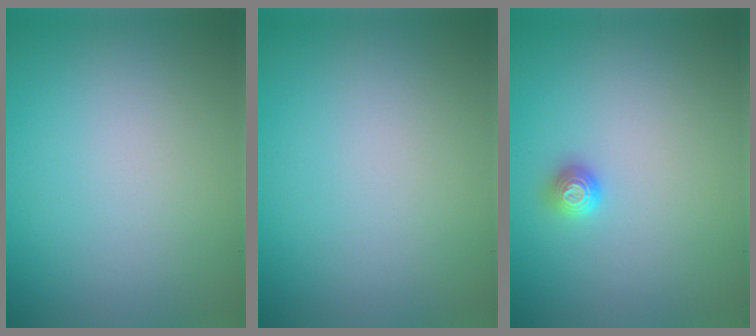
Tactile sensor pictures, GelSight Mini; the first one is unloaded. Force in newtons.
{"total": 0.0}
{"total": 1.1, "press": 1.0, "slide": 0.4}